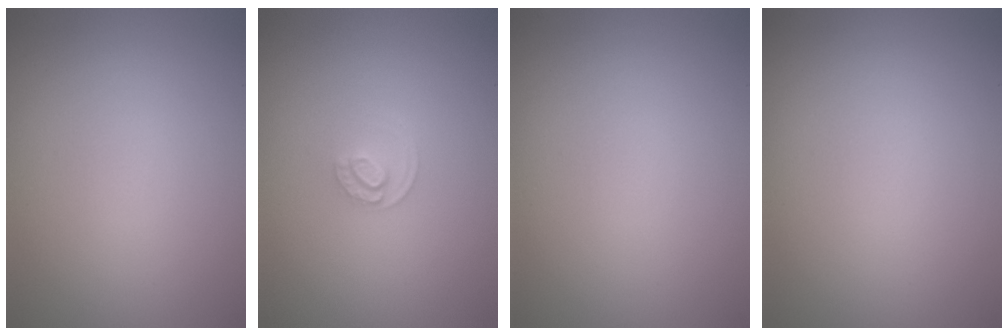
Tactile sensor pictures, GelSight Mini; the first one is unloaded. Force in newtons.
{"total": 1.5, "press": 1.5, "slide": 0.2}
{"total": 0.0}
{"total": 0.0}